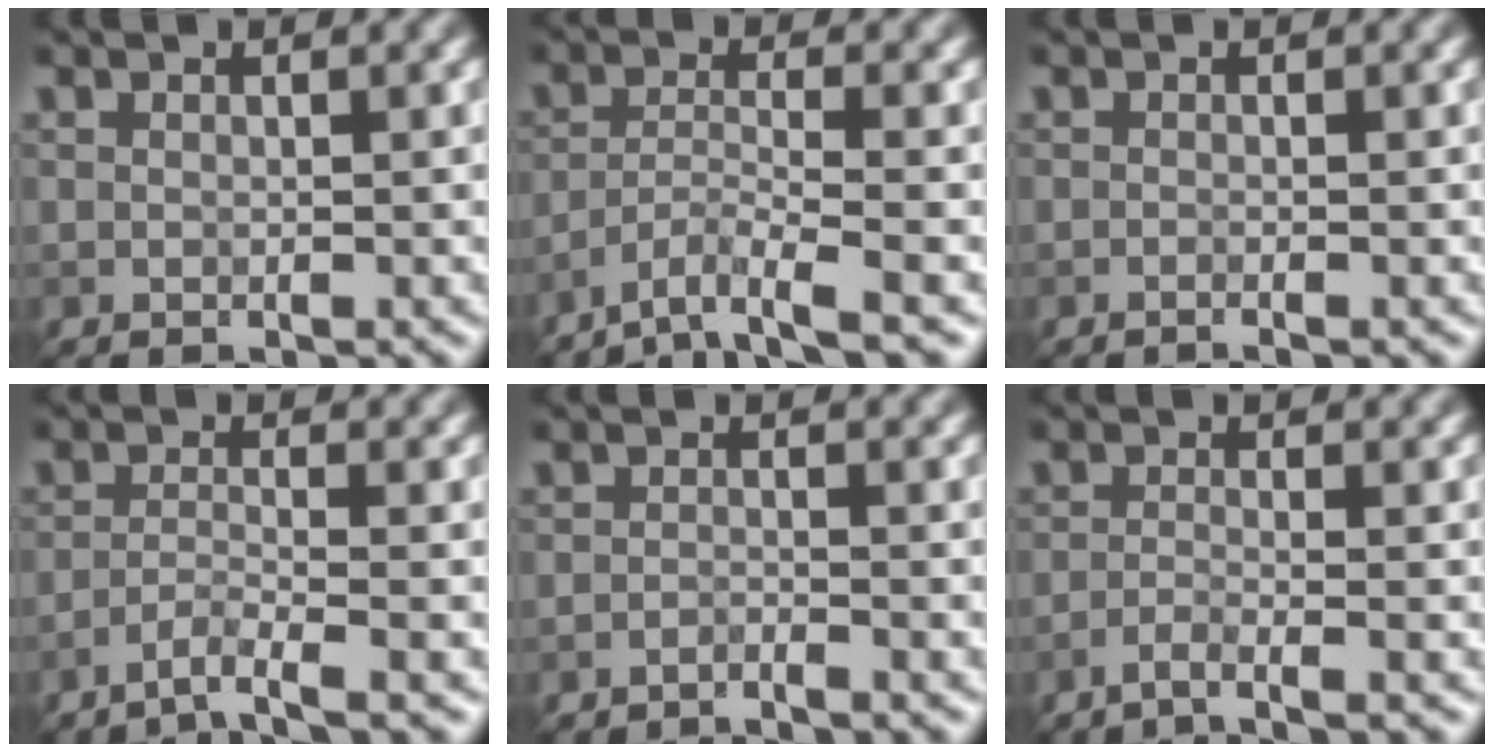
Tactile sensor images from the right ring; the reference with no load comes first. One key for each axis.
{"total": 4.2, "fx": -3.1, "fy": 0.5, "fz": 2.8, "tx": -0.048, "ty": 0.001, "tz": -0.069}
{"total": 0.6, "fx": -0.4, "fy": 0.0, "fz": 0.5, "tx": -0.008, "ty": -0.003, "tz": -0.012}
{"total": 2.4, "fx": -1.7, "fy": 0.1, "fz": 1.7, "tx": -0.027, "ty": 0.002, "tz": -0.047}
{"total": 1.1, "fx": -1.0, "fy": 0.1, "fz": 0.5, "tx": -0.005, "ty": -0.003, "tz": -0.026}
{"total": 1.8, "fx": -1.3, "fy": 0.2, "fz": 1.3, "tx": -0.018, "ty": 0.001, "tz": -0.040}